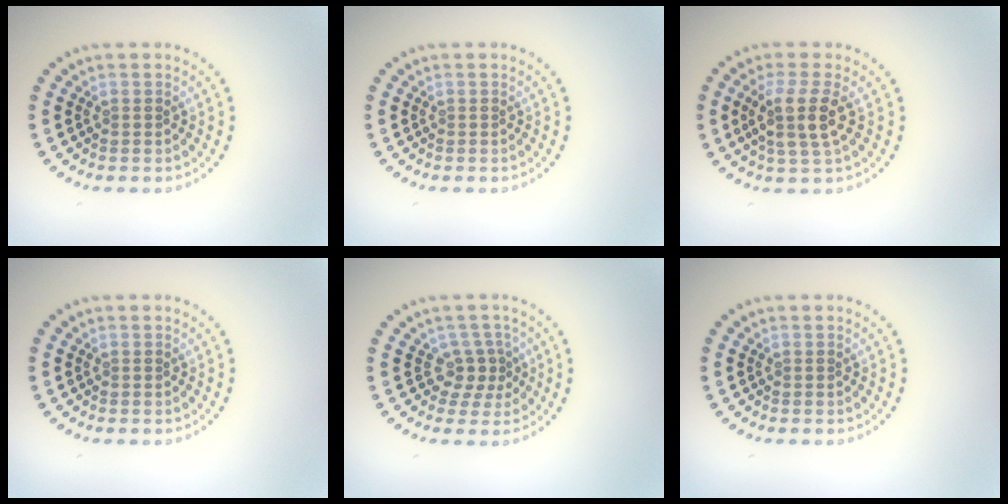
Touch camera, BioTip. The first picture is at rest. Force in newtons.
{"total": 0.0}
{"total": 3.2, "press": 2.7, "slide": 1.7}
{"total": 0.0}
{"total": 2.4, "press": 1.7, "slide": 1.7}
{"total": 0.0}